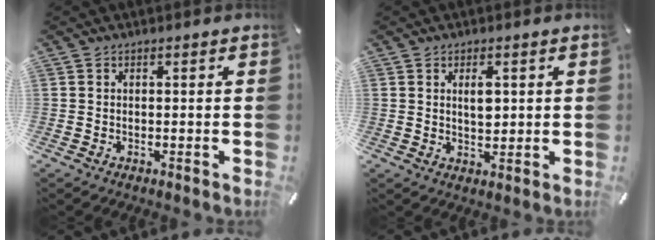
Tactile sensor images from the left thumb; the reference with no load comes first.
{"total": 4.3, "force": [1.1, 2.3, 3.5], "torque": [-0.050, -0.005, 0.012]}